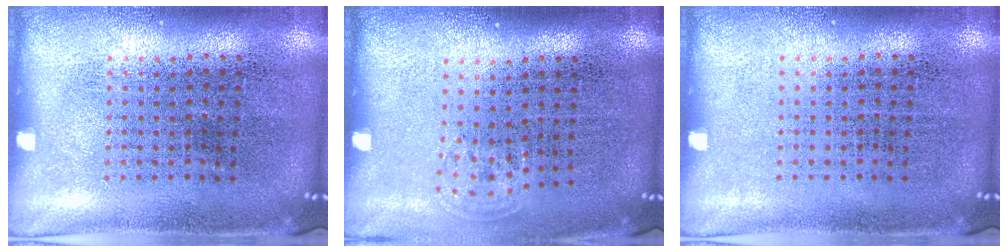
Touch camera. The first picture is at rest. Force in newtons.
{"total": 0.8, "press": 0.6, "slide": 0.5}
{"total": 0.0}